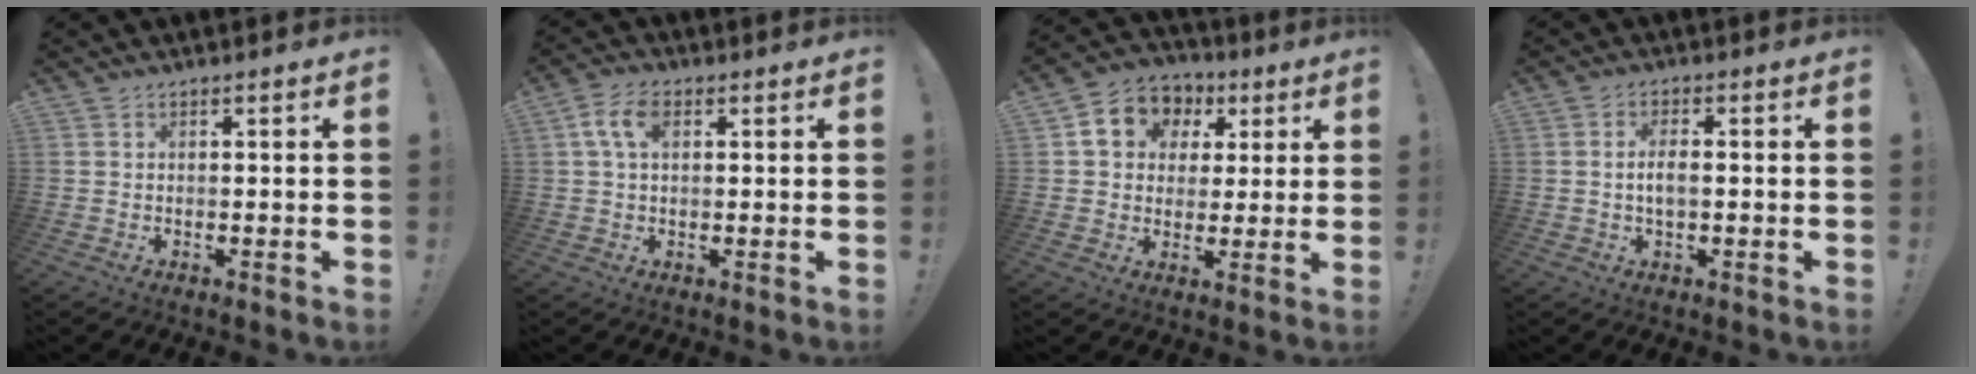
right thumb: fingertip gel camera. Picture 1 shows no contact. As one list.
[{"total": 6.9, "force": [2.0, 4.2, 5.1], "torque": [-0.096, 0.006, 0.036]}, {"total": 10.8, "force": [3.7, 9.1, 4.4], "torque": [-0.060, -0.007, 0.073]}, {"total": 3.7, "force": [-0.4, 1.5, 3.4], "torque": [-0.062, 0.003, -0.011]}]